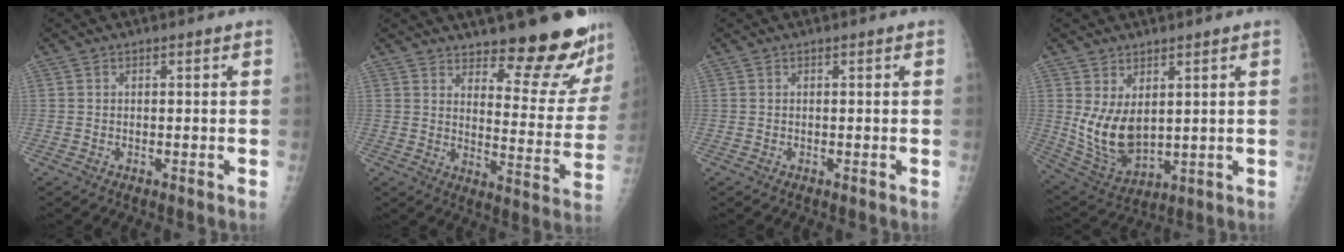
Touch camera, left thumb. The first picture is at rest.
{"total": 16.2, "force": [13.7, 4.2, 7.7], "torque": [-0.055, -0.117, 0.176]}
{"total": 0.0}
{"total": 10.1, "force": [2.3, 5.9, 8.0], "torque": [-0.136, -0.029, 0.066]}